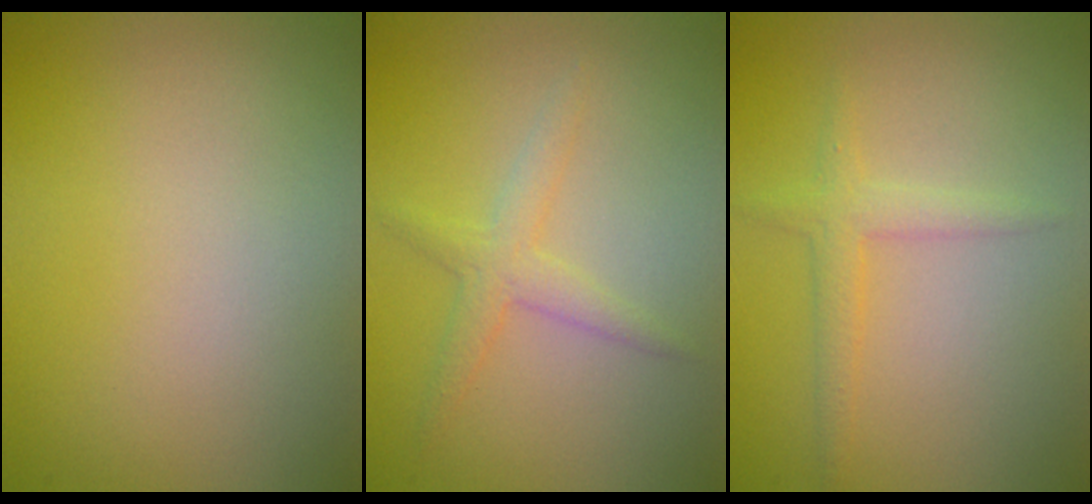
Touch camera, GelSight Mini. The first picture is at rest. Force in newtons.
{"total": 2.1, "press": 2.1, "slide": 0.1}
{"total": 1.8, "press": 1.8, "slide": 0.2}